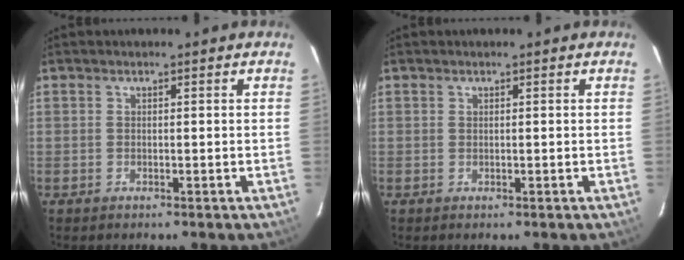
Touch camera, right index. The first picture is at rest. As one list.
[{"total": 0.0}]